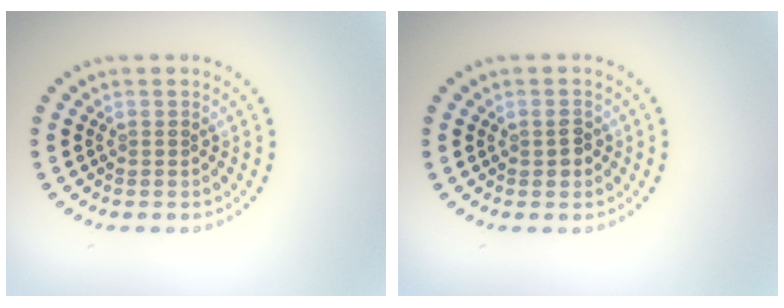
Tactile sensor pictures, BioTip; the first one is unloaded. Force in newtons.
{"total": 1.5, "press": 1.5, "slide": 0.1}